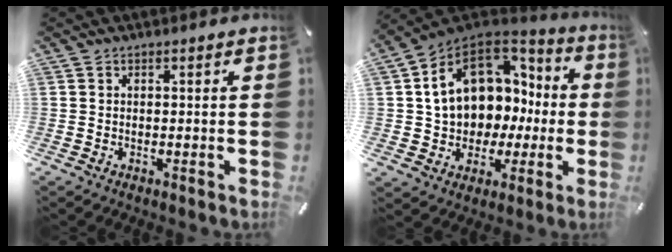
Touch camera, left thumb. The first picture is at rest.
{"total": 15.9, "force": [4.1, 12.5, 9.0], "torque": [-0.170, -0.021, 0.077]}